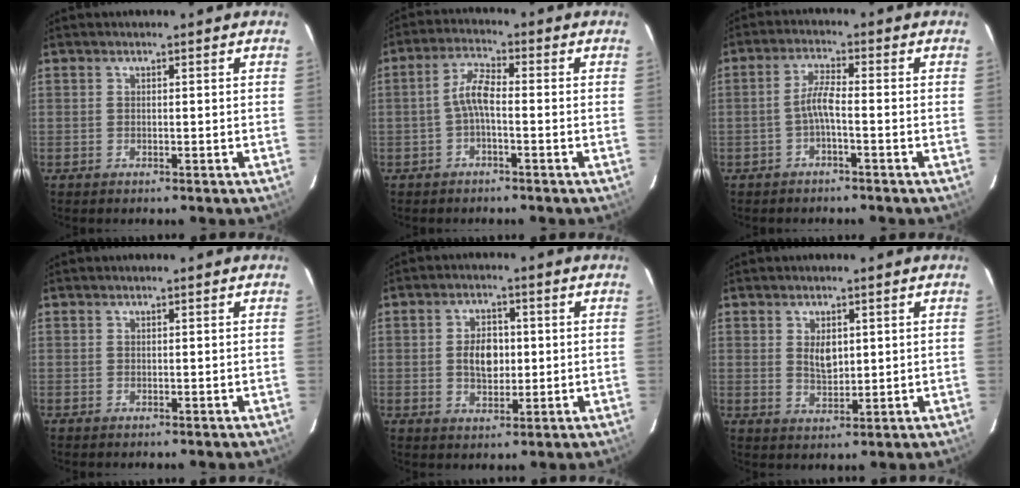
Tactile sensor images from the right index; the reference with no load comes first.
{"total": 4.4, "force": [-1.2, 1.3, 4.0], "torque": [-0.088, 0.015, -0.026]}
{"total": 3.4, "force": [-1.4, 0.2, 3.1], "torque": [-0.067, 0.008, -0.029]}
{"total": 0.0}
{"total": 6.0, "force": [0.1, 3.9, 4.6], "torque": [-0.081, 0.008, 0.005]}
{"total": 4.0, "force": [1.0, 2.4, 3.0], "torque": [-0.050, -0.001, 0.022]}